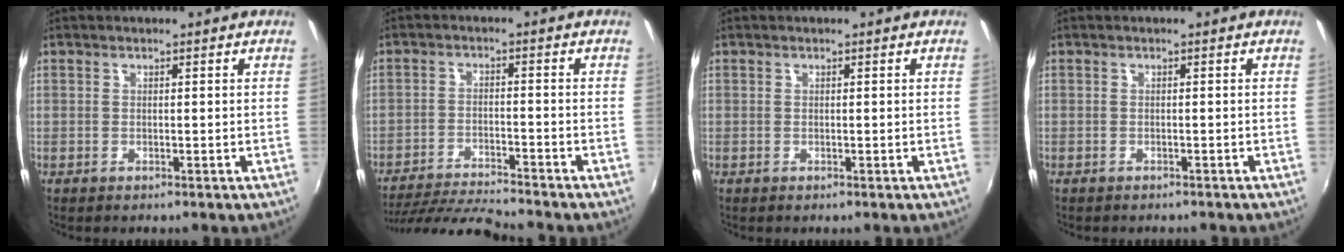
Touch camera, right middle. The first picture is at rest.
{"total": 11.2, "force": [-10.5, 0.1, 3.8], "torque": [-0.095, -0.008, -0.185]}
{"total": 0.0}
{"total": 1.2, "force": [-1.0, 0.6, 0.2], "torque": [-0.009, -0.002, -0.014]}